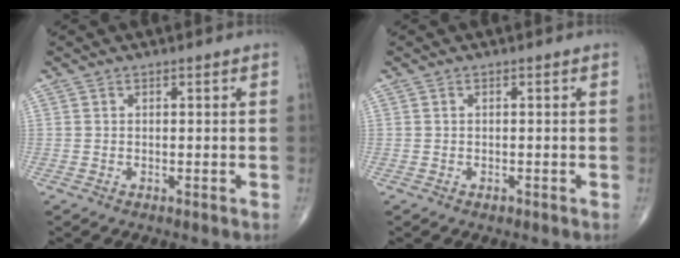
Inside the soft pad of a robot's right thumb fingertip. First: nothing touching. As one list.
[{"total": 0.6, "force": [-0.4, 0.4, 0.4], "torque": [-0.004, -0.001, -0.006]}]